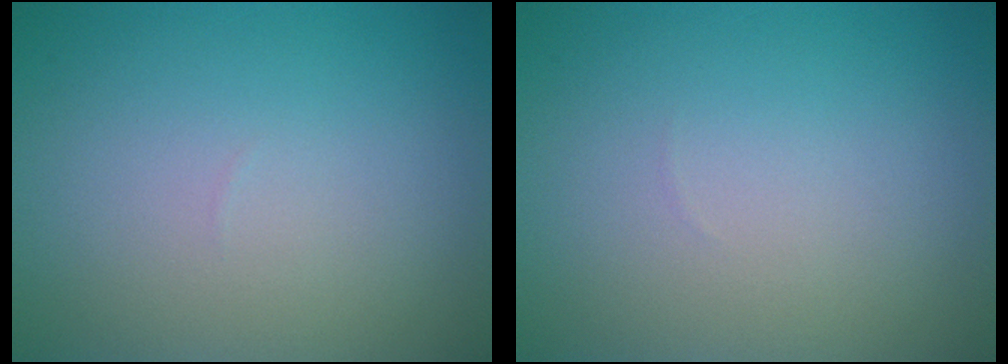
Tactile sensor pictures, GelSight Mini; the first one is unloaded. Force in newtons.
{"total": 0.0}